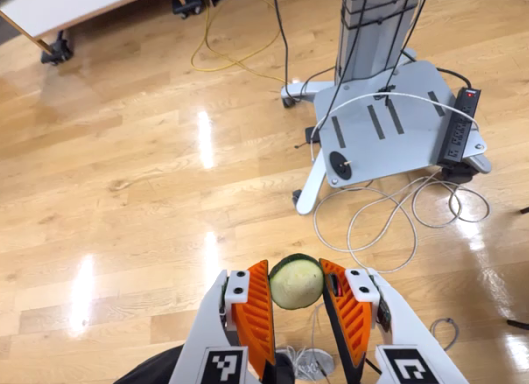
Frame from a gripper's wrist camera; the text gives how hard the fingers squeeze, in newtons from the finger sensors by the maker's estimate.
{"total": 8.1, "left": 7.9, "right": 8.3}